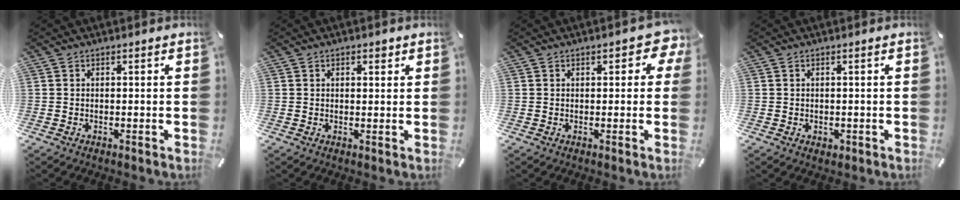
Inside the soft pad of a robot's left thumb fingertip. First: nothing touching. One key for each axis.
{"total": 1.4, "fx": 0.7, "fy": 1.0, "fz": 0.8, "tx": -0.010, "ty": 0.002, "tz": 0.009}
{"total": 5.1, "fx": 1.7, "fy": 2.9, "fz": 3.9, "tx": -0.046, "ty": 0.000, "tz": 0.025}
{"total": 0.9, "fx": -0.2, "fy": 0.8, "fz": 0.3, "tx": -0.008, "ty": 0.003, "tz": -0.005}